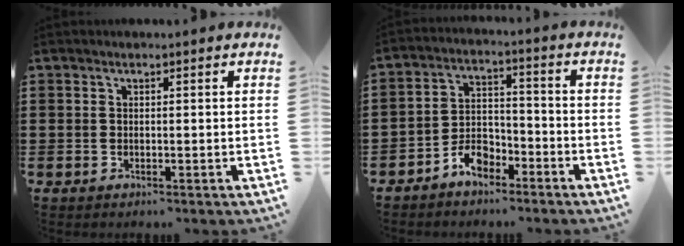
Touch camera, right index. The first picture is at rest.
{"total": 5.3, "force": [-4.0, 2.7, 2.2], "torque": [-0.046, 0.012, -0.076]}